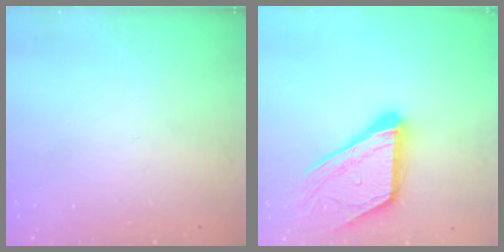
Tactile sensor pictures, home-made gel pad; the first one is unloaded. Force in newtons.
{"total": 17.1, "press": 17.0, "slide": 1.6}